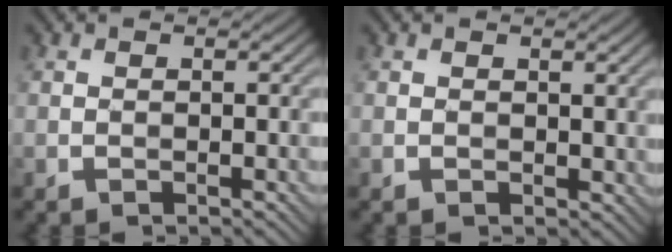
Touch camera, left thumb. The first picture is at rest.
{"total": 0.8, "force": [0.5, 0.6, 0.3], "torque": [-0.006, -0.004, 0.012]}